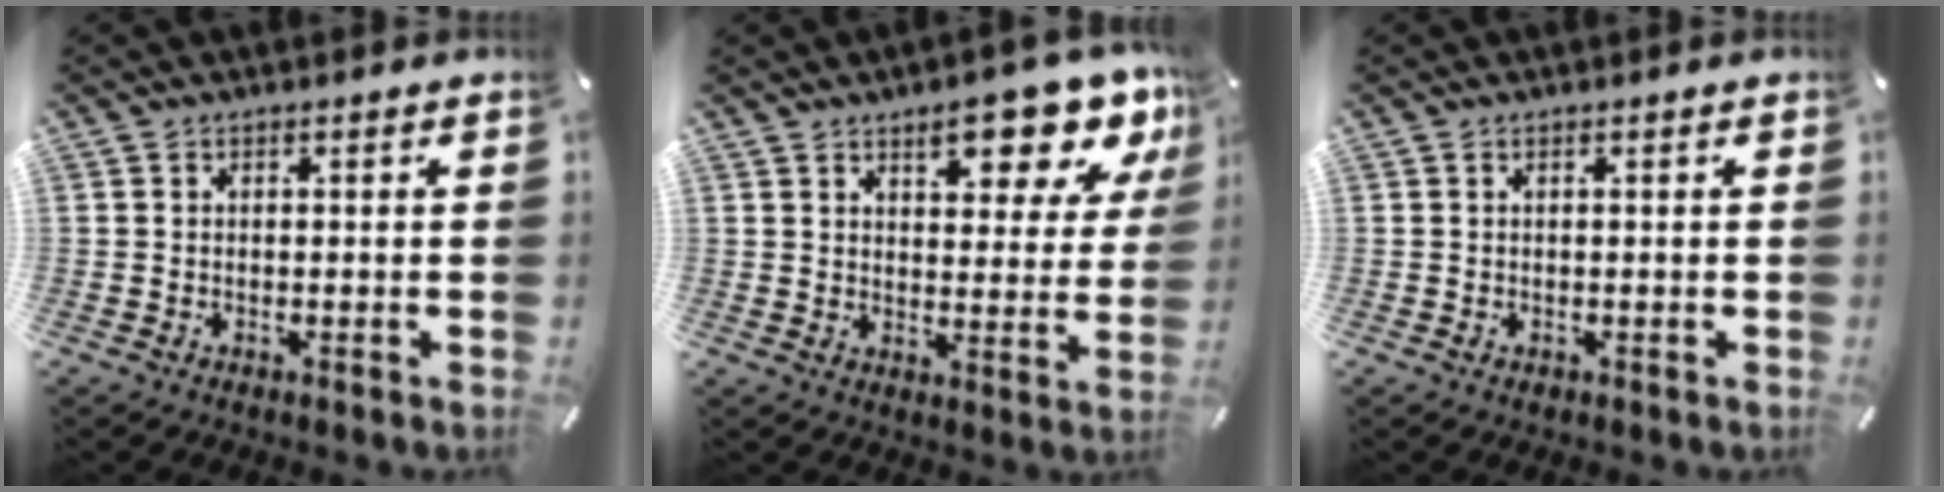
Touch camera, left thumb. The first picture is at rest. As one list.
[{"total": 12.4, "force": [8.3, 5.2, 7.6], "torque": [-0.087, -0.049, 0.139]}, {"total": 0.0}]